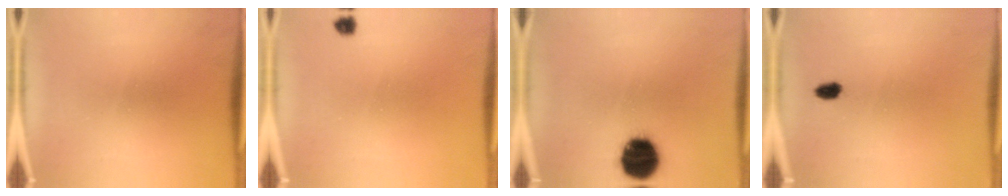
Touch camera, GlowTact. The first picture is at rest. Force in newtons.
{"total": 1.4}
{"total": 14.1}
{"total": 2.2}